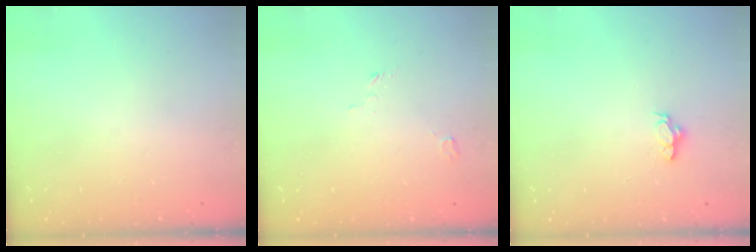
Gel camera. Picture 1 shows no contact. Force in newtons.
{"total": 2.7, "press": 2.7, "slide": 0.3}
{"total": 4.2, "press": 3.8, "slide": 1.9}